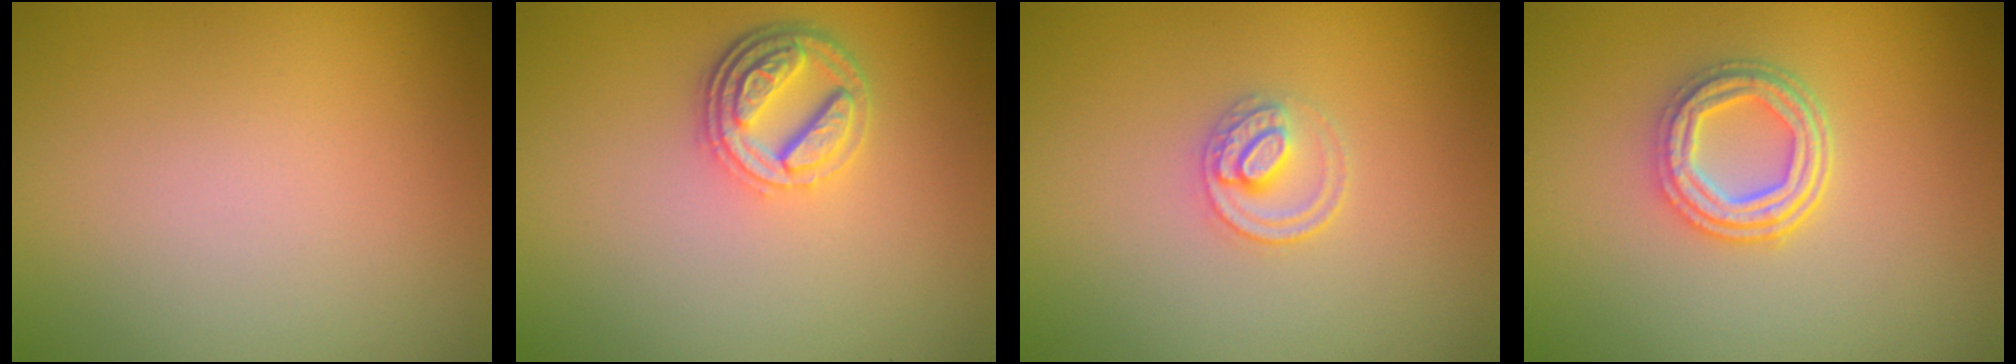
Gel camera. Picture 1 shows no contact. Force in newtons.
{"total": 4.4, "press": 3.4, "slide": 2.8}
{"total": 2.2, "press": 2.2, "slide": 0.2}
{"total": 4.1, "press": 3.3, "slide": 2.5}